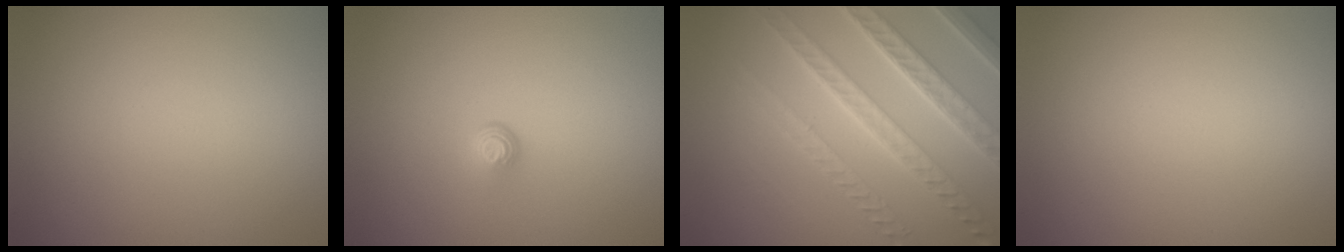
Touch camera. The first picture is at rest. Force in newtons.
{"total": 1.0, "press": 0.6, "slide": 0.8}
{"total": 7.7, "press": 5.4, "slide": 5.5}
{"total": 0.0}